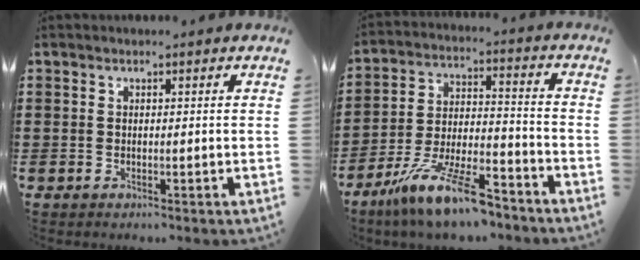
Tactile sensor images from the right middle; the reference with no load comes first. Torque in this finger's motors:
{"motor_torque": [0.41, -0.14, 0.72, 0.21]}